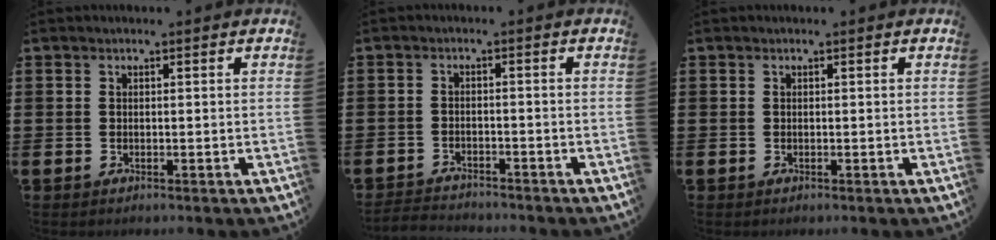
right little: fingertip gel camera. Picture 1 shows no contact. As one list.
[{"total": 2.1, "force": [-2.1, 0.0, -0.2], "torque": [-0.002, 0.002, -0.047]}, {"total": 0.0}]